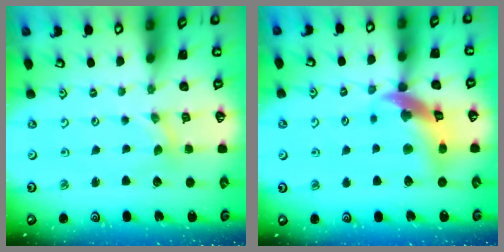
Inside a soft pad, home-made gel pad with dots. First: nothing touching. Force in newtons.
{"total": 14.4, "press": 14.3, "slide": 2.0}